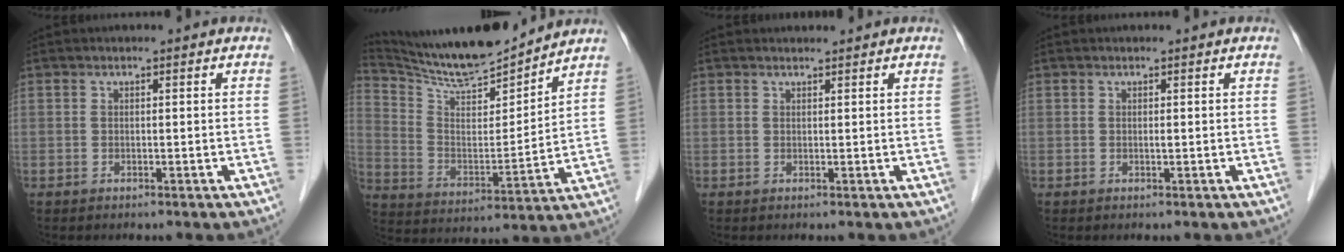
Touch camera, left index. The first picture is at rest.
{"total": 14.6, "force": [14.0, 0.7, 4.0], "torque": [-0.086, -0.004, 0.253]}
{"total": 0.7, "force": [0.7, 0.0, -0.1], "torque": [-0.011, 0.001, 0.014]}
{"total": 0.0}